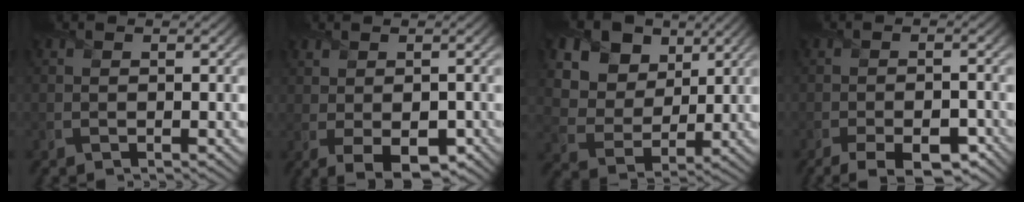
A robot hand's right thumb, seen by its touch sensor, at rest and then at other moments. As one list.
[{"total": 4.8, "force": [-1.3, 2.3, 4.0], "torque": [-0.079, -0.011, -0.011]}, {"total": 15.7, "force": [8.9, 10.9, 6.8], "torque": [-0.205, 0.017, 0.190]}, {"total": 7.3, "force": [-4.9, 2.7, 4.8], "torque": [-0.077, -0.010, -0.069]}]